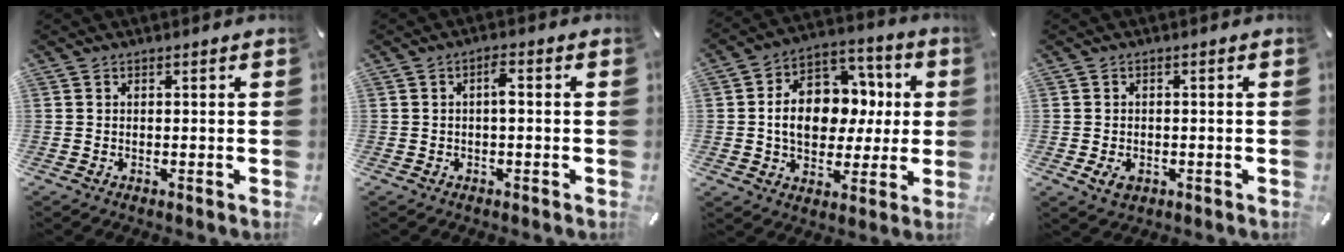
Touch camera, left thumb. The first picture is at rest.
{"total": 3.1, "force": [-0.1, 1.1, 2.9], "torque": [-0.056, 0.011, -0.005]}
{"total": 14.0, "force": [-0.5, 11.3, 8.3], "torque": [-0.149, 0.012, -0.005]}
{"total": 3.2, "force": [-1.2, 2.3, 1.8], "torque": [-0.038, 0.004, -0.023]}